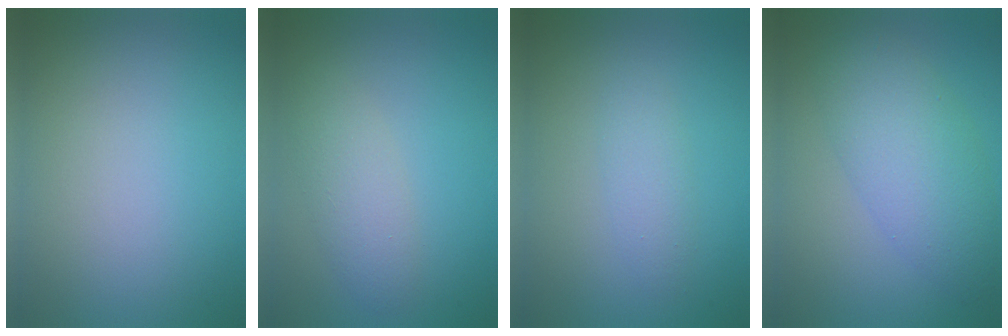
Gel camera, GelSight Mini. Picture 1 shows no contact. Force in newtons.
{"total": 2.6, "press": 2.6, "slide": 0.1}
{"total": 1.7, "press": 1.7, "slide": 0.0}
{"total": 5.6, "press": 5.6, "slide": 0.4}